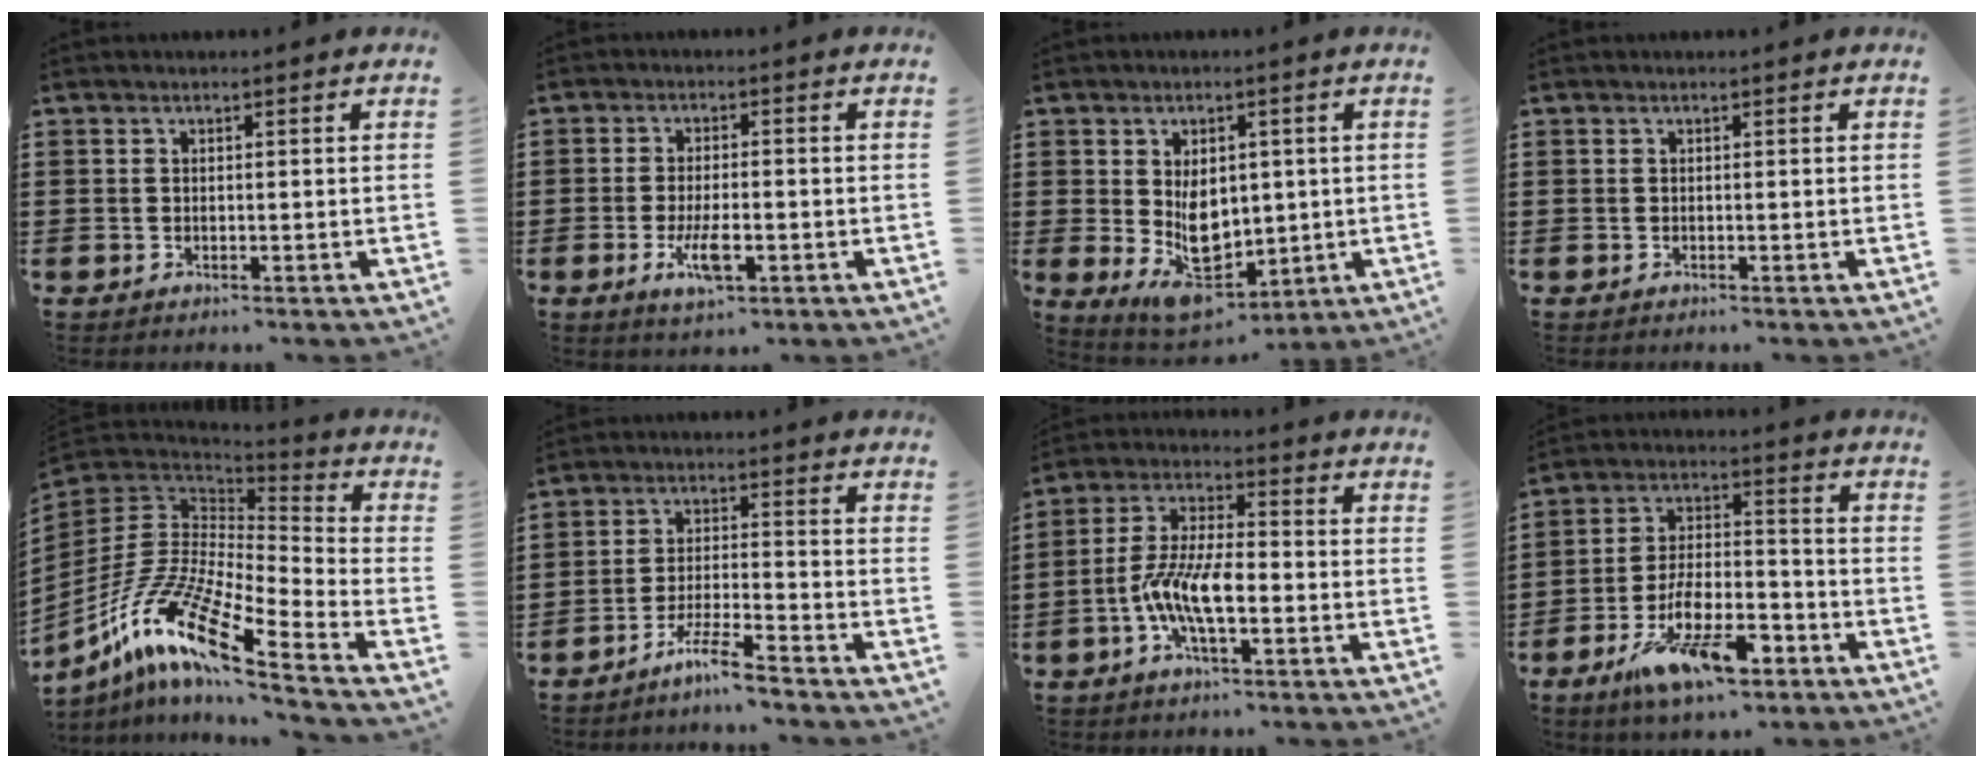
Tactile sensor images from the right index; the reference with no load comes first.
{"total": 5.6, "force": [-2.0, 2.0, 4.8], "torque": [-0.092, -0.008, -0.038]}
{"total": 7.7, "force": [-0.8, 5.3, 5.6], "torque": [-0.086, 0.003, -0.010]}
{"total": 0.0}
{"total": 14.8, "force": [-9.8, 3.7, 10.5], "torque": [-0.236, 0.001, -0.197]}
{"total": 5.8, "force": [-5.1, -0.1, 2.8], "torque": [-0.069, -0.009, -0.101]}
{"total": 8.9, "force": [-2.8, 3.0, 7.9], "torque": [-0.178, -0.009, -0.059]}
{"total": 12.5, "force": [-7.7, 4.6, 8.7], "torque": [-0.164, 0.021, -0.140]}